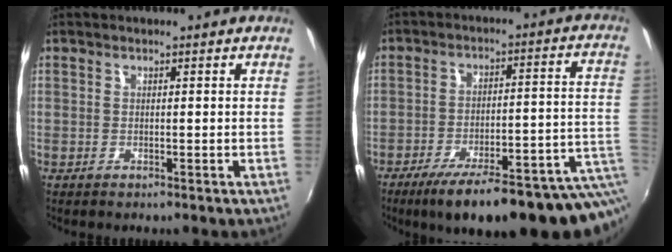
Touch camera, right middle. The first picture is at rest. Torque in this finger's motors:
{"motor_torque": [1.07, -1.06, 0.65, 0.13]}